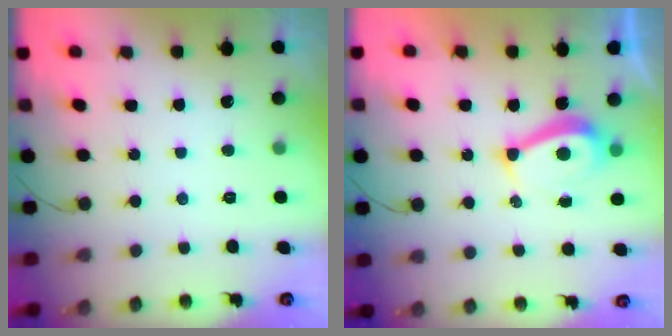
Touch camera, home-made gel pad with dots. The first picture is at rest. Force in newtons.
{"total": 7.2, "press": 7.2, "slide": 0.2}